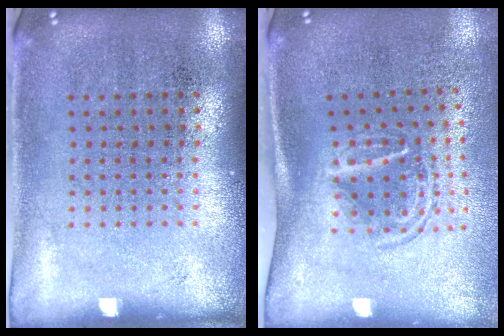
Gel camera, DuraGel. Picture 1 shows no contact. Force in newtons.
{"total": 1.7, "press": 1.1, "slide": 1.3}